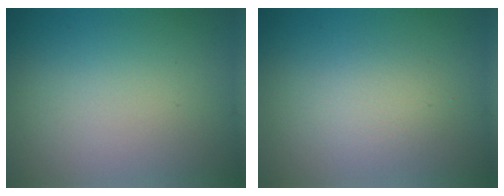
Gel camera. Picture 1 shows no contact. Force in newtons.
{"total": 1.9, "press": 1.8, "slide": 0.2}